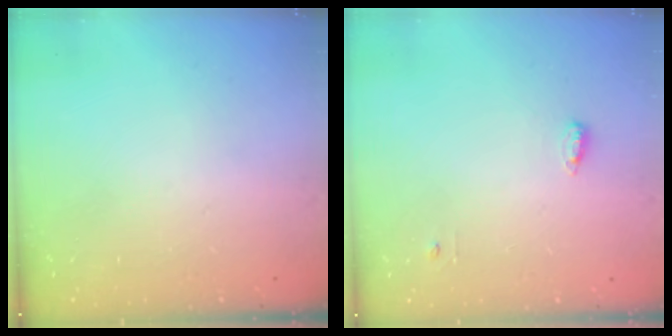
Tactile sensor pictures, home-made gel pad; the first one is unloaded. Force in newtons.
{"total": 3.7, "press": 3.6, "slide": 1.0}